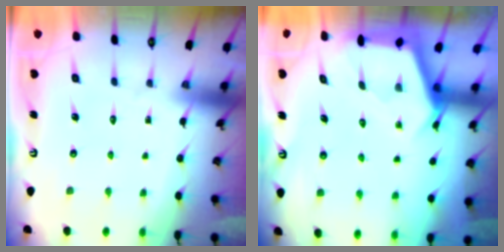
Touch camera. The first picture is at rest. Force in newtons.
{"total": 2.9, "press": 2.9, "slide": 0.3}